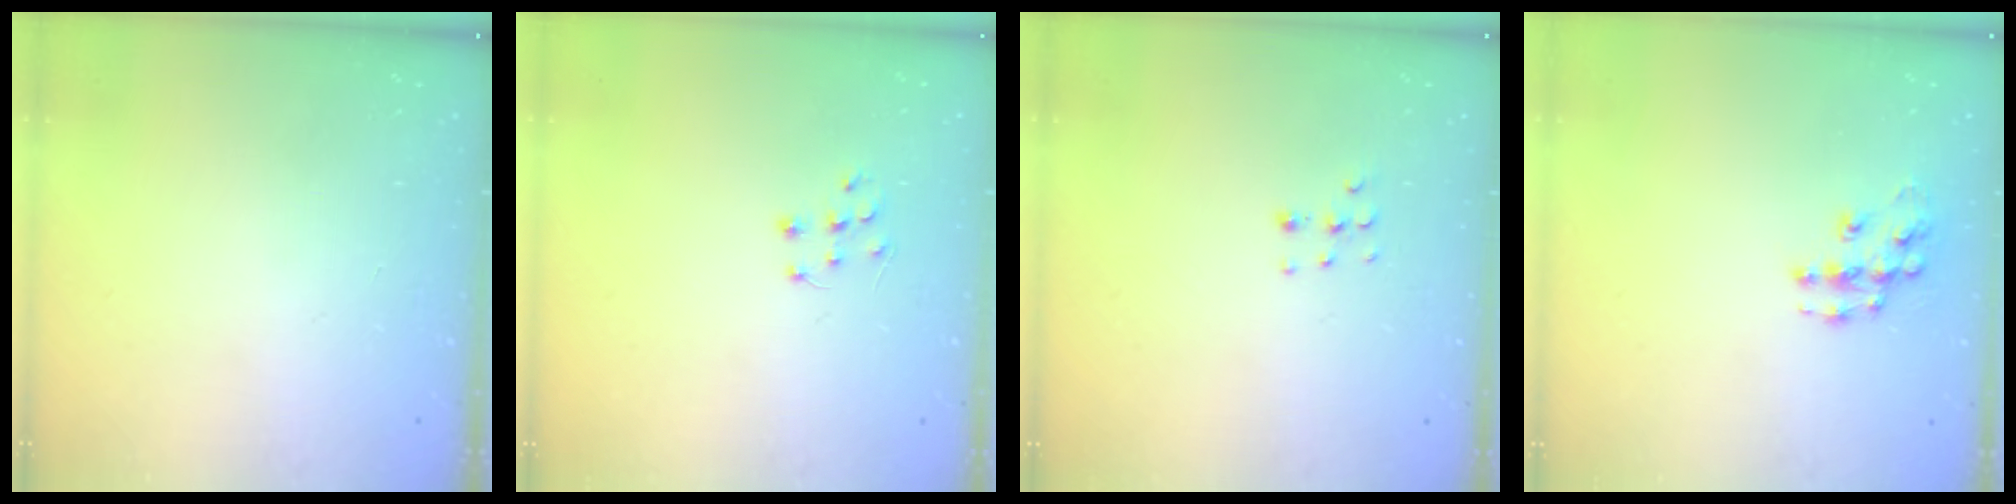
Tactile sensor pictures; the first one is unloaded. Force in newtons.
{"total": 6.1, "press": 6.1, "slide": 0.4}
{"total": 4.3, "press": 4.2, "slide": 1.1}
{"total": 9.2, "press": 9.2, "slide": 0.5}